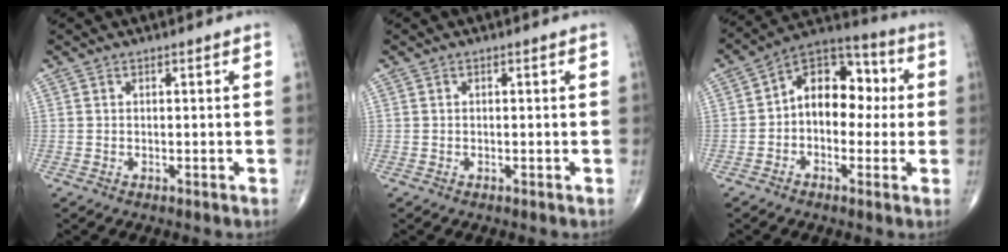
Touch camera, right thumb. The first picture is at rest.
{"total": 0.0}
{"total": 12.8, "force": [0.5, 8.7, 9.5], "torque": [-0.099, 0.038, -0.011]}